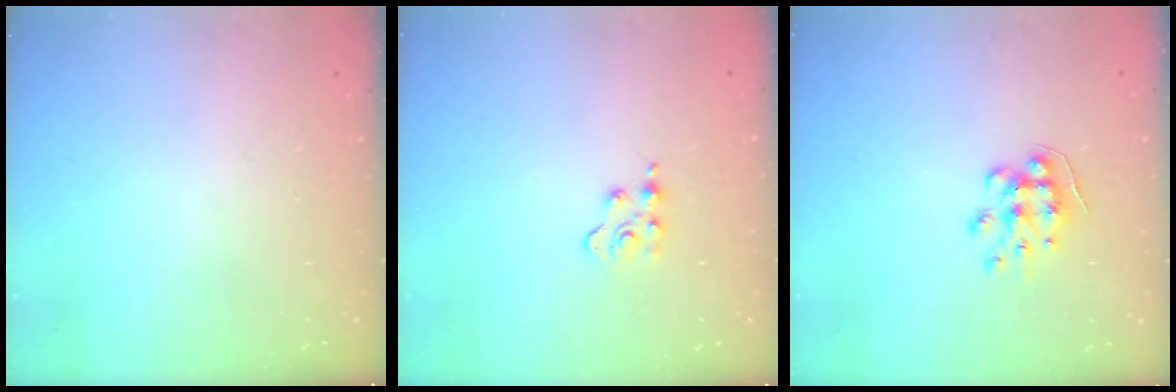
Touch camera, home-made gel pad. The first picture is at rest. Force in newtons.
{"total": 3.0, "press": 3.0, "slide": 0.5}
{"total": 8.9, "press": 8.9, "slide": 0.8}